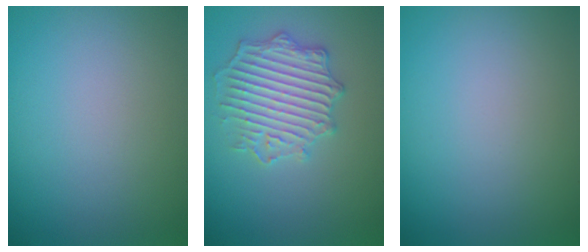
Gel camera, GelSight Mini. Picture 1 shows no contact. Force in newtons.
{"total": 4.1, "press": 4.1, "slide": 0.3}
{"total": 0.0}